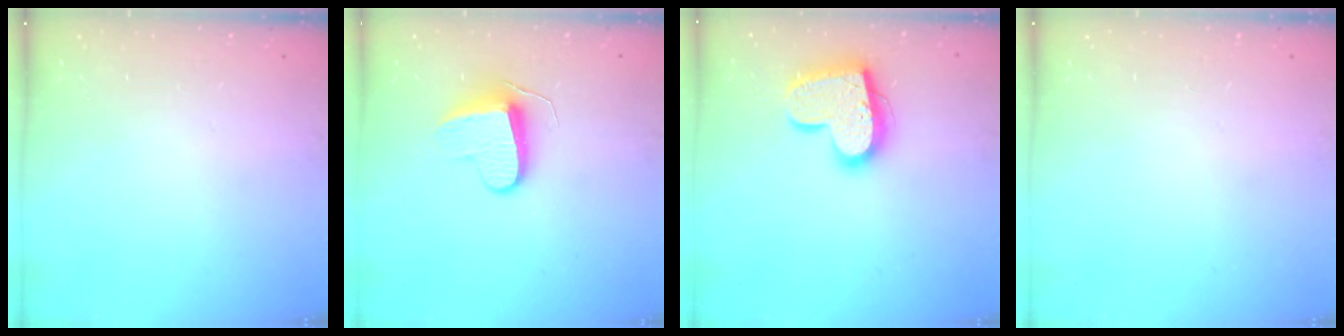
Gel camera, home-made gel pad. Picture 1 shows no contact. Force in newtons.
{"total": 8.9, "press": 8.9, "slide": 0.1}
{"total": 18.0, "press": 17.9, "slide": 1.4}
{"total": 0.0}